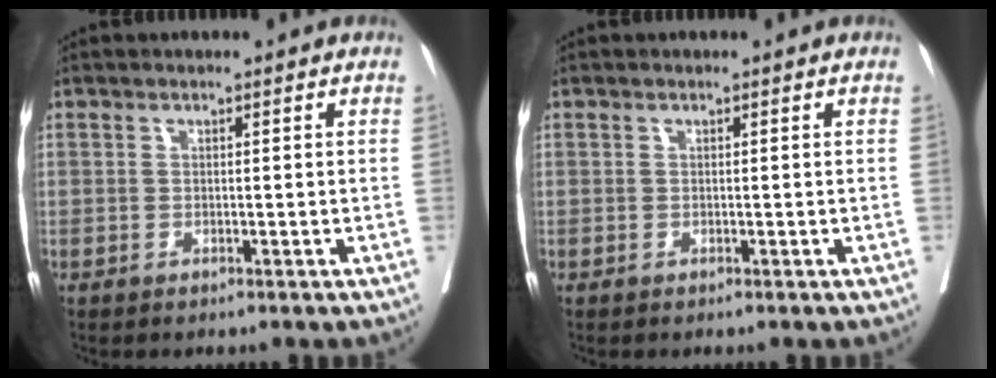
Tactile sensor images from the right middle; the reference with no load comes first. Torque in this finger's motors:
{"motor_torque": [0.09, -0.10, 0.00, 0.01]}